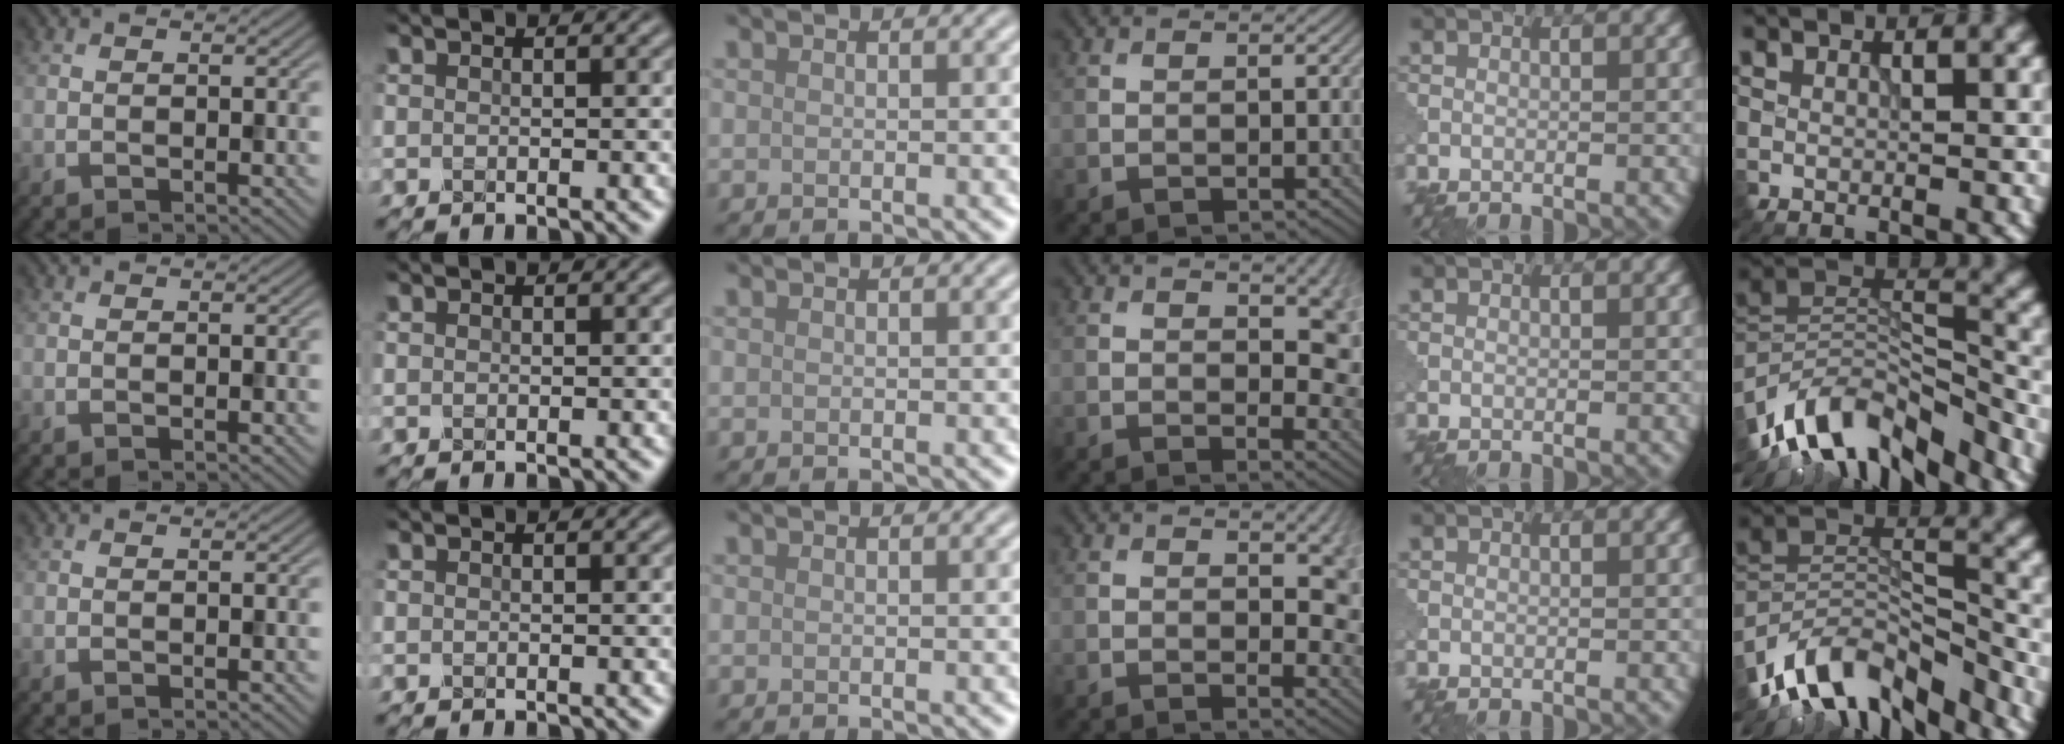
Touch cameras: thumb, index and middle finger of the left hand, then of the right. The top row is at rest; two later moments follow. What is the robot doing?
{"motion": "shake", "object": "medicine bottle"}